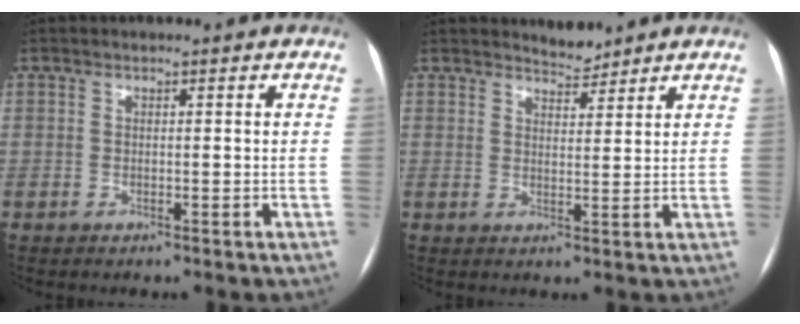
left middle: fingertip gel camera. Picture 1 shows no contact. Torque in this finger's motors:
{"motor_torque": [-0.18, -0.24, -0.02, -0.01]}